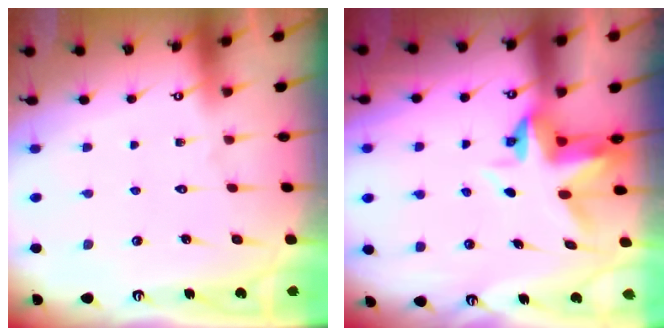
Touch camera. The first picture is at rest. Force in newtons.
{"total": 4.5, "press": 4.5, "slide": 0.4}